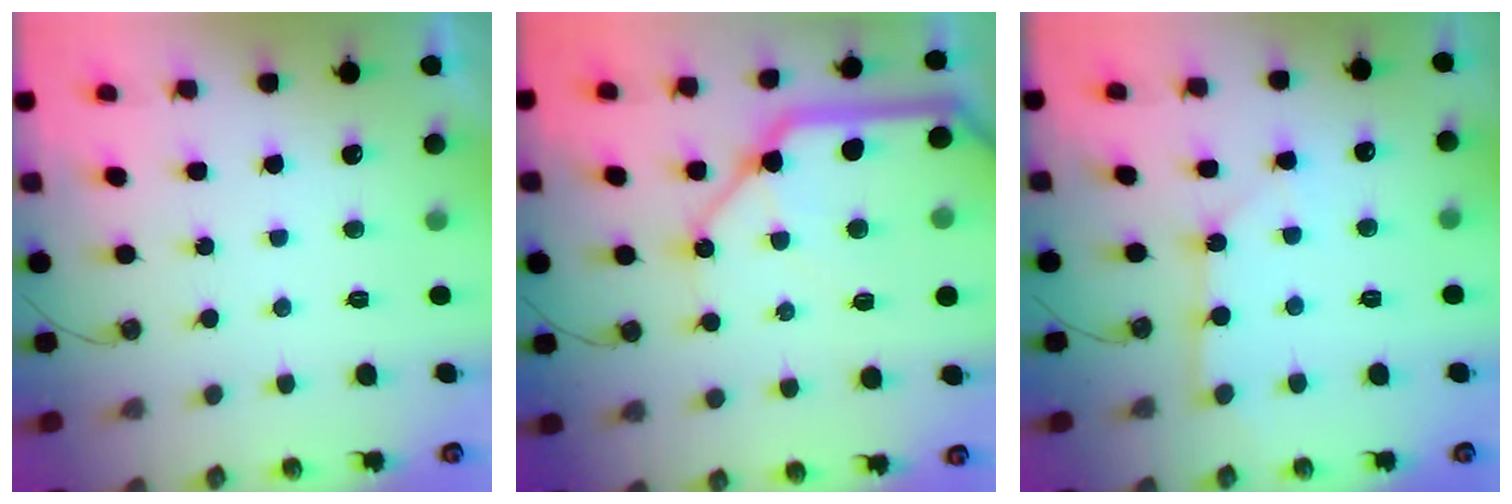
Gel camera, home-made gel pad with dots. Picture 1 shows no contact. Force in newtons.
{"total": 25.1, "press": 24.9, "slide": 3.4}
{"total": 2.7, "press": 2.7, "slide": 0.3}